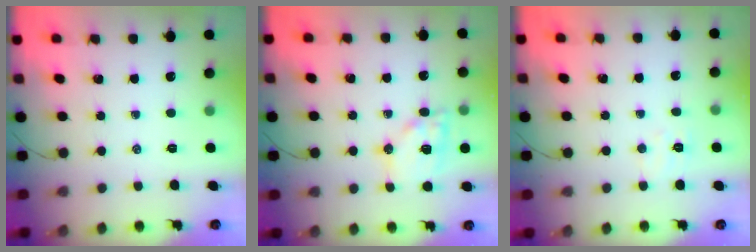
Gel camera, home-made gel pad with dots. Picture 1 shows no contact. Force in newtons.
{"total": 13.1, "press": 13.0, "slide": 1.9}
{"total": 5.0, "press": 4.8, "slide": 1.1}